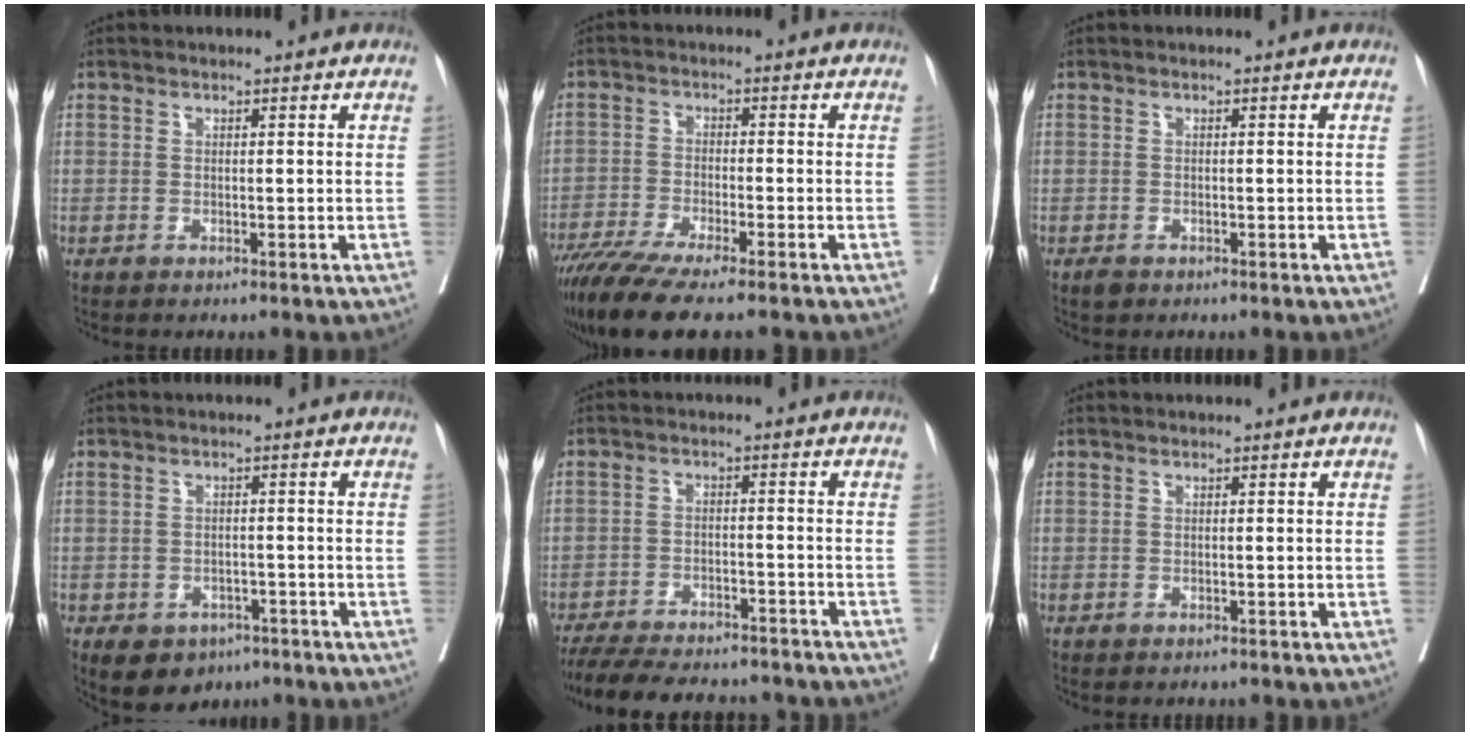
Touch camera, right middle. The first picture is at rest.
{"total": 10.4, "force": [-8.2, 0.4, 6.4], "torque": [-0.104, -0.027, -0.139]}
{"total": 1.1, "force": [-0.7, 0.6, 0.5], "torque": [-0.014, -0.001, -0.009]}
{"total": 7.1, "force": [-4.5, 4.8, 2.6], "torque": [-0.042, 0.002, -0.059]}
{"total": 19.1, "force": [-17.0, 4.2, 7.5], "torque": [-0.163, -0.018, -0.234]}
{"total": 2.2, "force": [-2.0, 0.5, 0.6], "torque": [-0.016, -0.004, -0.025]}